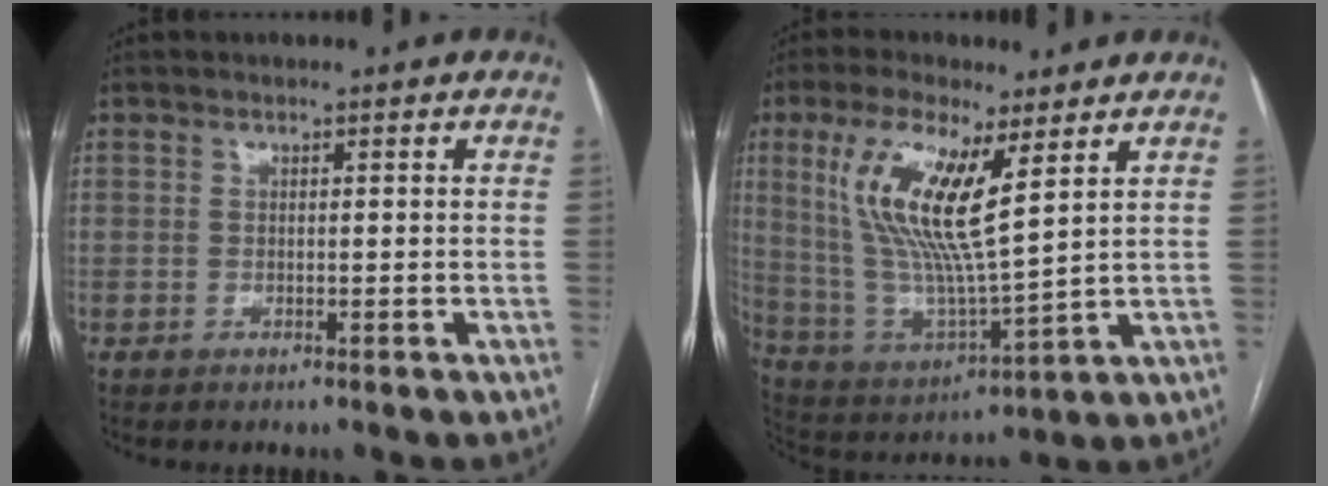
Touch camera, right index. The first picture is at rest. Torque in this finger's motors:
{"motor_torque": [1.18, -0.01, 1.05, 0.21]}